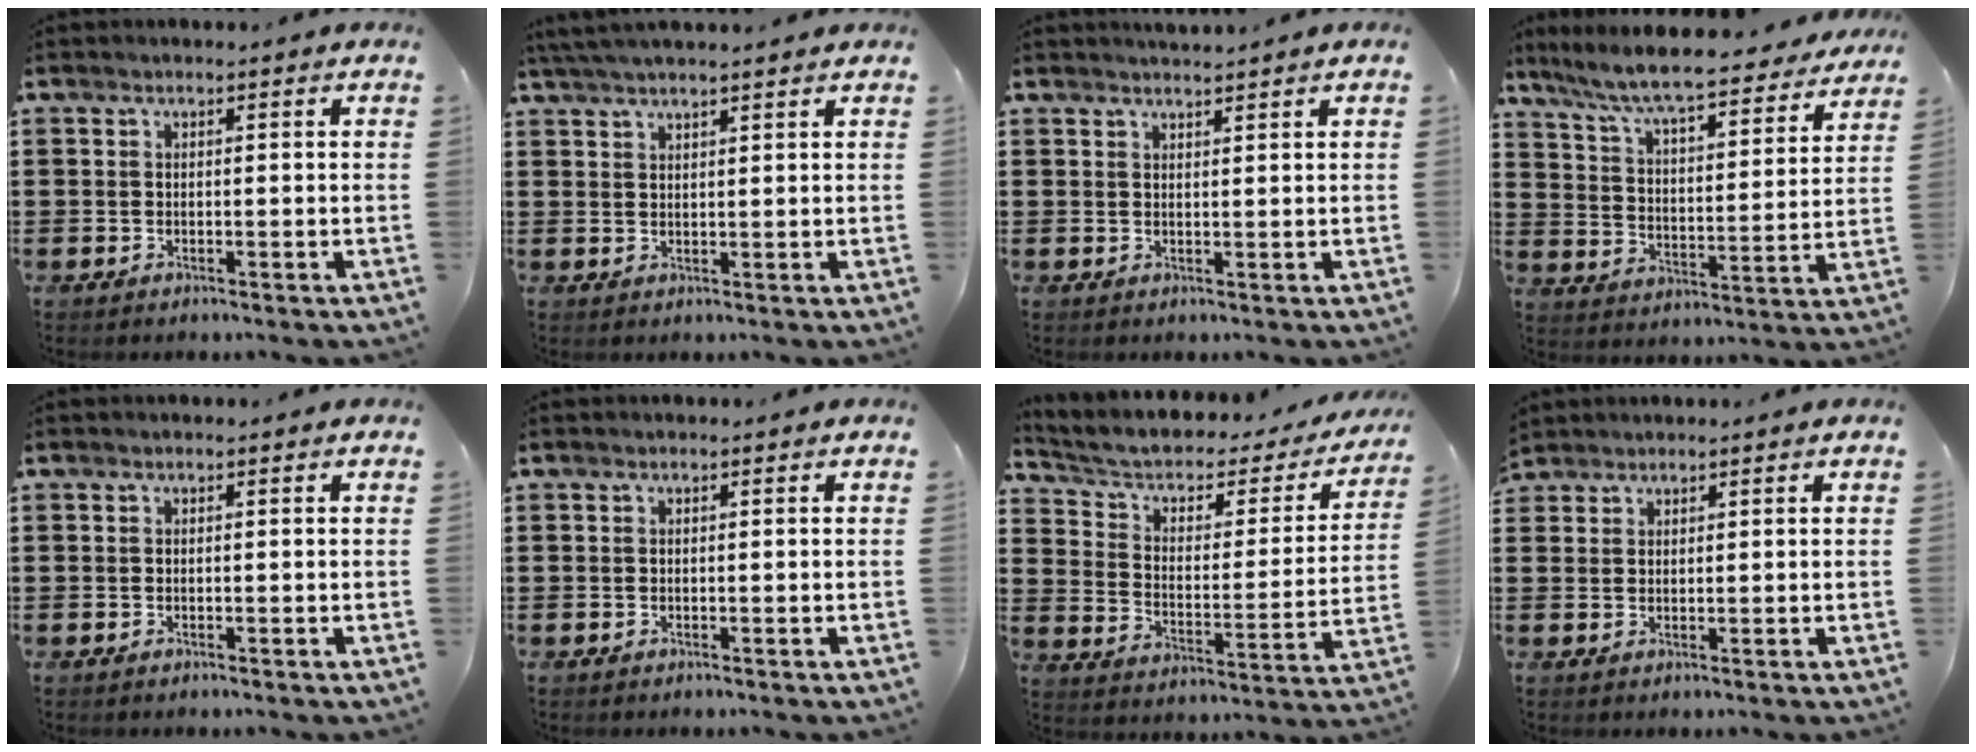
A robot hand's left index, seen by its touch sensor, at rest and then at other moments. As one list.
[{"total": 3.0, "force": [2.7, 0.0, 1.3], "torque": [-0.031, 0.001, 0.051]}, {"total": 2.2, "force": [2.2, -0.1, 0.1], "torque": [-0.008, -0.004, 0.043]}, {"total": 8.2, "force": [7.5, 0.0, 3.5], "torque": [-0.098, -0.047, 0.124]}, {"total": 0.0}, {"total": 0.0}, {"total": 4.5, "force": [2.9, 2.4, 2.4], "torque": [-0.064, -0.020, 0.042]}, {"total": 1.6, "force": [1.6, 0.4, -0.1], "torque": [-0.002, 0.002, 0.032]}]